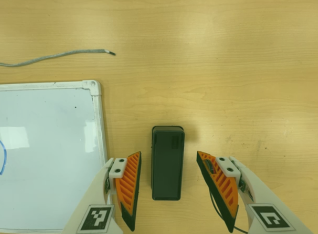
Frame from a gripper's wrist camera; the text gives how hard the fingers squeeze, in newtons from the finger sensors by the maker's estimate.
{"total": 0.0}